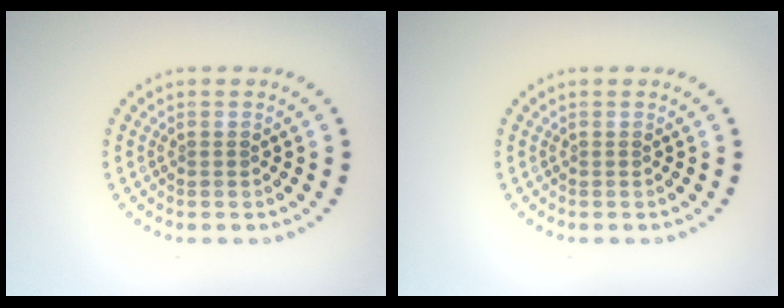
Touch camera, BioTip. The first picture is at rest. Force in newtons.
{"total": 0.0}